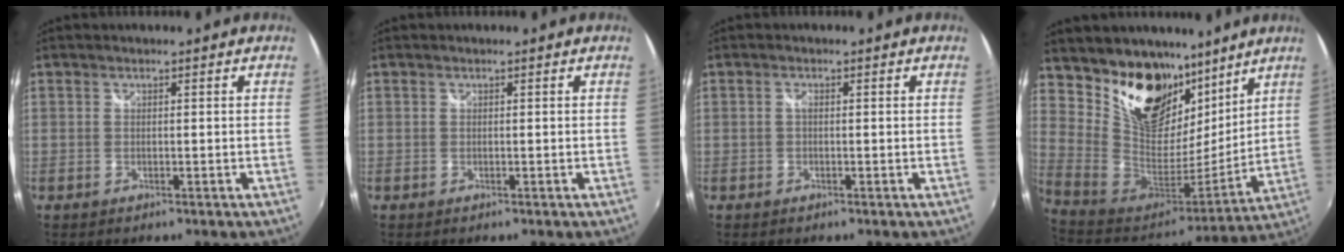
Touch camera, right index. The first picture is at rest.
{"total": 0.0}
{"total": 0.6, "force": [-0.1, 0.4, 0.5], "torque": [-0.008, 0.002, -0.004]}
{"total": 23.2, "force": [14.9, 14.1, 10.9], "torque": [-0.243, 0.003, 0.279]}